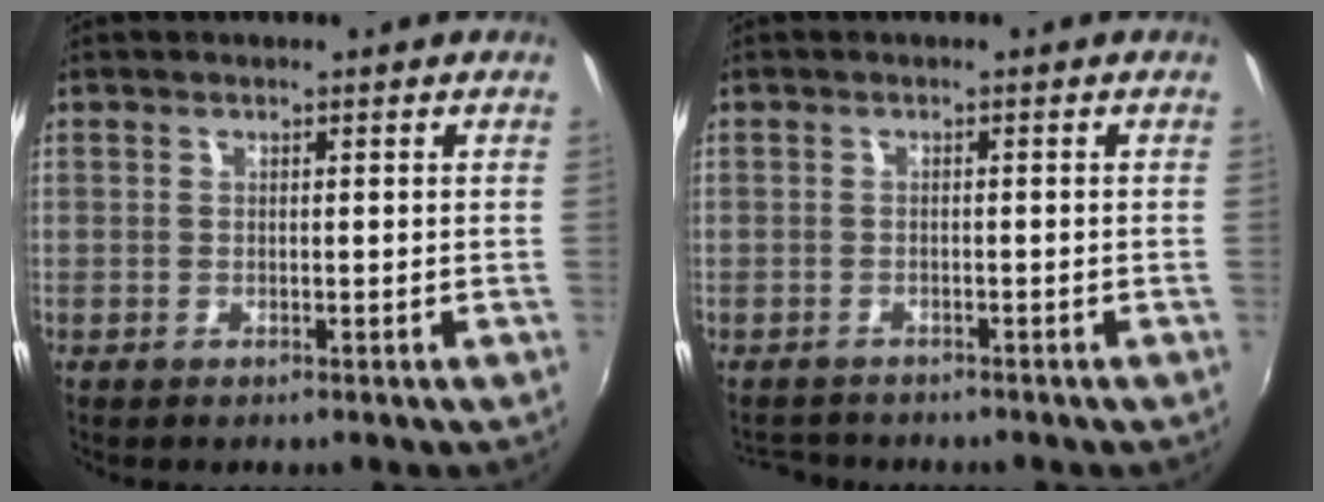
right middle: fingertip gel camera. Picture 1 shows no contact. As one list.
[{"total": 1.5, "force": [-1.4, 0.5, 0.3], "torque": [-0.009, -0.004, -0.019]}]